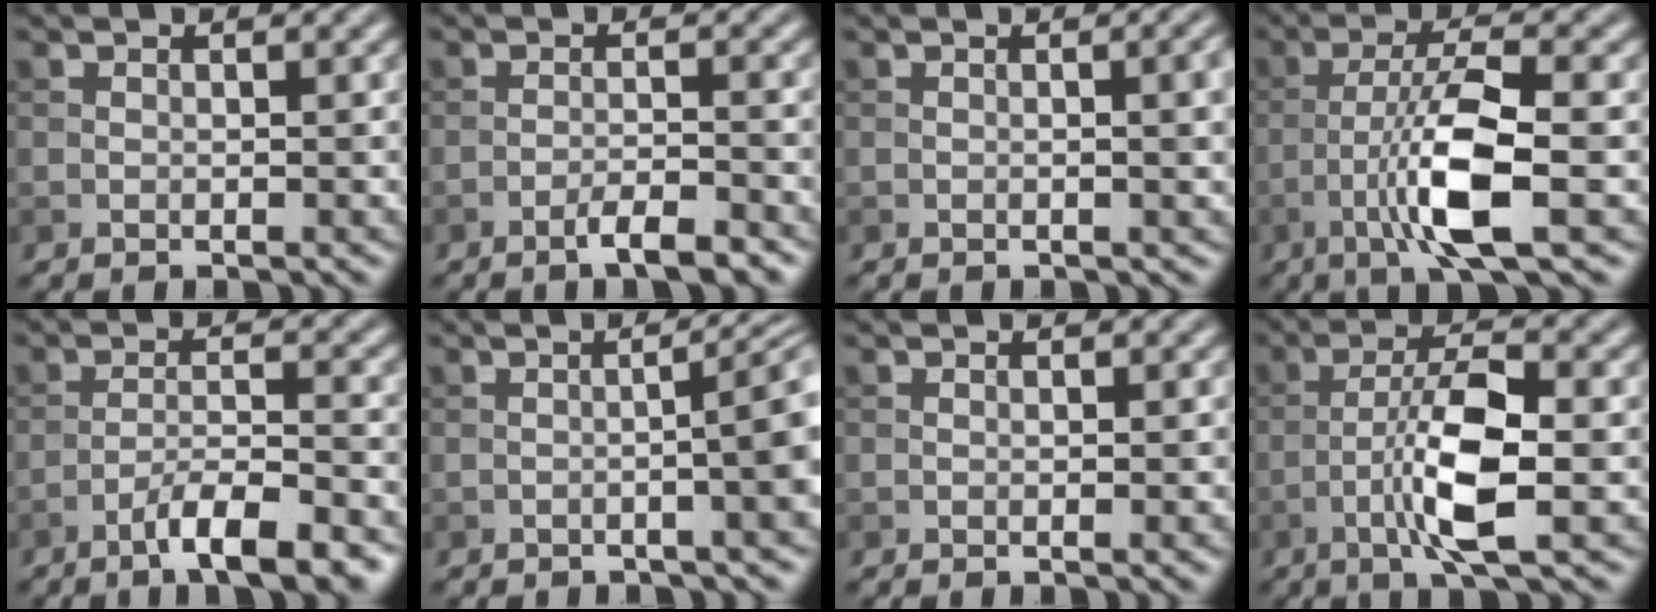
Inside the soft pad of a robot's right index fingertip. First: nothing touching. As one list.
[{"total": 3.2, "force": [-2.2, 0.5, 2.3], "torque": [-0.035, 0.007, -0.044]}, {"total": 3.8, "force": [0.0, 1.4, 3.6], "torque": [-0.033, 0.008, -0.003]}, {"total": 7.3, "force": [-2.4, 1.4, 6.7], "torque": [-0.124, 0.010, -0.050]}, {"total": 6.4, "force": [-4.3, 1.2, 4.7], "torque": [-0.072, 0.005, -0.070]}, {"total": 5.1, "force": [-0.5, 1.1, 5.0], "torque": [-0.053, 0.008, -0.006]}, {"total": 0.7, "force": [-0.1, 0.1, 0.7], "torque": [-0.009, -0.002, -0.001]}, {"total": 6.5, "force": [-2.0, 1.4, 6.1], "torque": [-0.114, 0.010, -0.040]}]